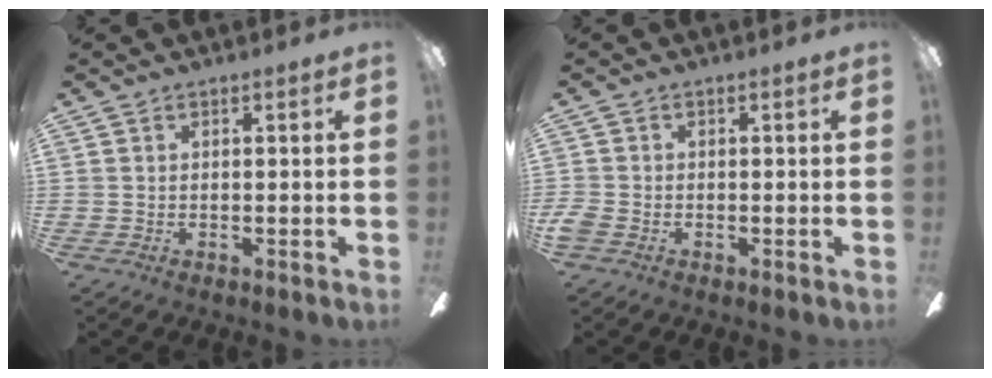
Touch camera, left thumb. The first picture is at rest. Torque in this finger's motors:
{"motor_torque": [-0.04, 0.05, -0.03, -0.05, 0.00]}